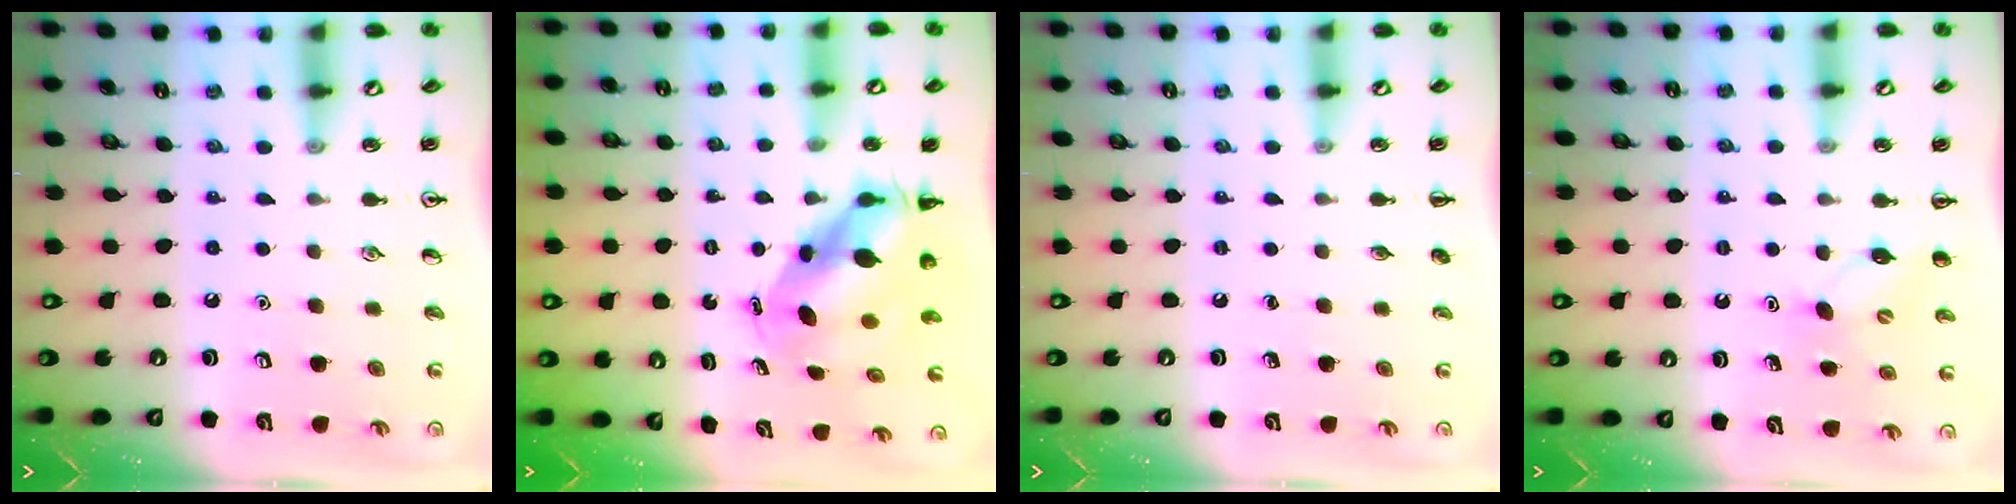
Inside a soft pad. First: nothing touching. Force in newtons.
{"total": 6.4, "press": 6.2, "slide": 1.8}
{"total": 0.0}
{"total": 4.1, "press": 3.9, "slide": 1.2}